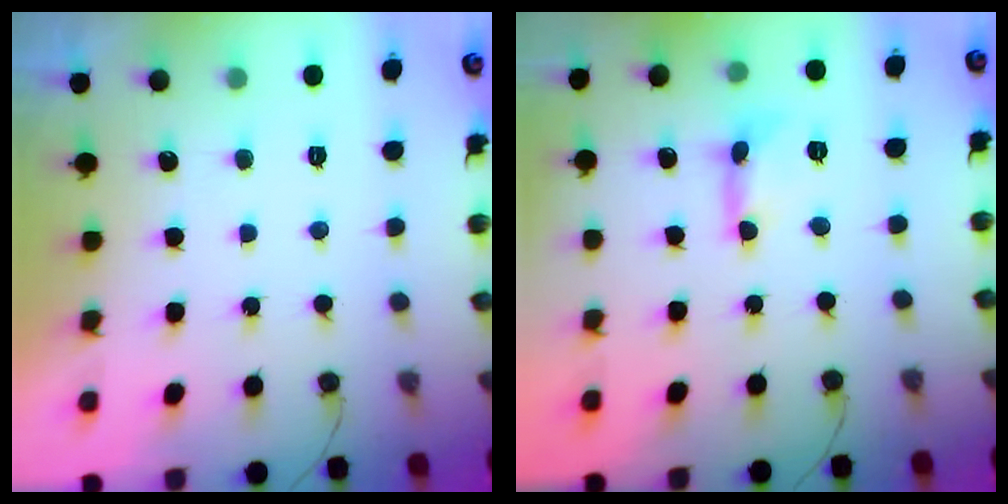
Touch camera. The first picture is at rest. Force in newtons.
{"total": 1.7, "press": 1.7, "slide": 0.1}